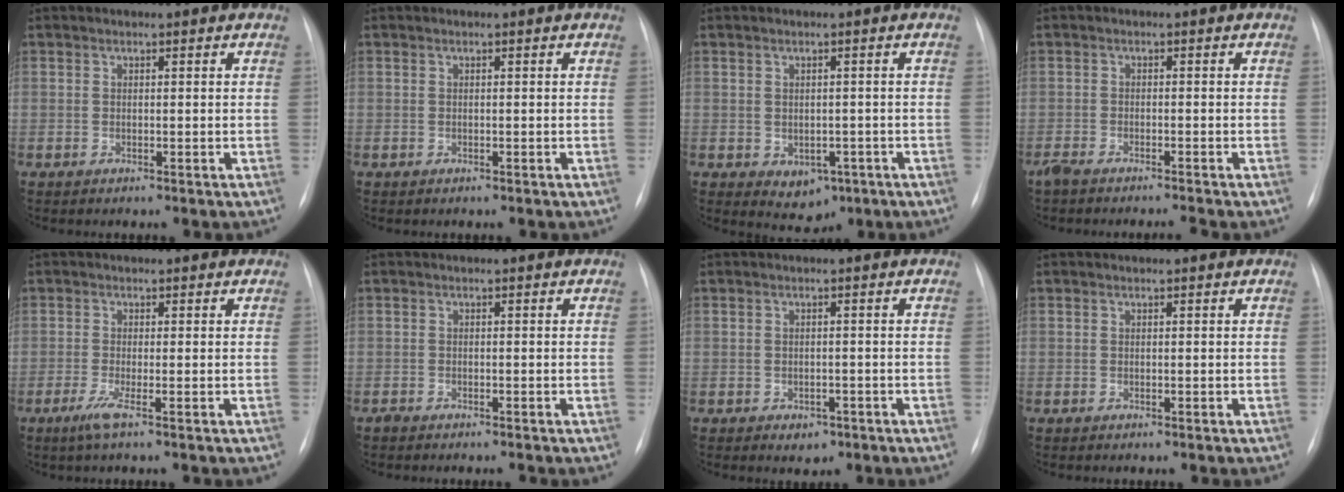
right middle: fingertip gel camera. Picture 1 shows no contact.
{"total": 0.0}
{"total": 4.0, "force": [-1.3, 3.0, 2.3], "torque": [-0.026, 0.001, -0.002]}
{"total": 3.3, "force": [-3.0, 0.0, 1.4], "torque": [-0.025, -0.006, -0.052]}
{"total": 2.1, "force": [-1.0, -0.3, 1.8], "torque": [-0.042, -0.009, -0.024]}
{"total": 1.1, "force": [-1.0, 0.2, 0.4], "torque": [-0.010, -0.002, -0.016]}
{"total": 2.1, "force": [-1.1, 1.5, 0.9], "torque": [-0.008, 0.003, -0.006]}
{"total": 0.0}